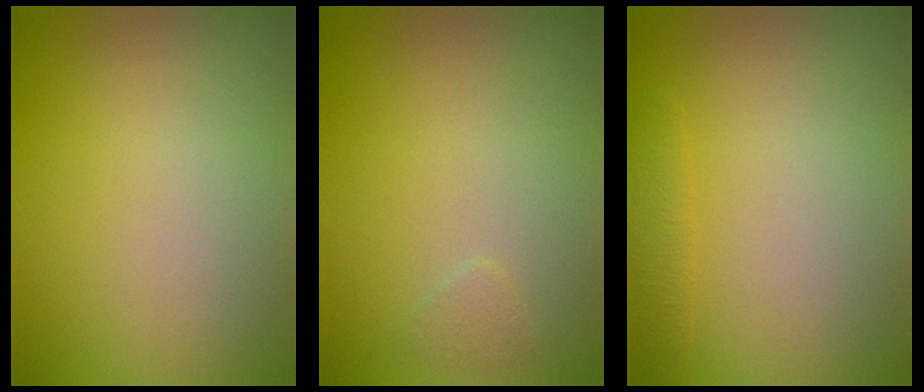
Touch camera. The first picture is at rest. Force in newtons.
{"total": 0.6, "press": 0.6, "slide": 0.0}
{"total": 1.2, "press": 1.2, "slide": 0.1}